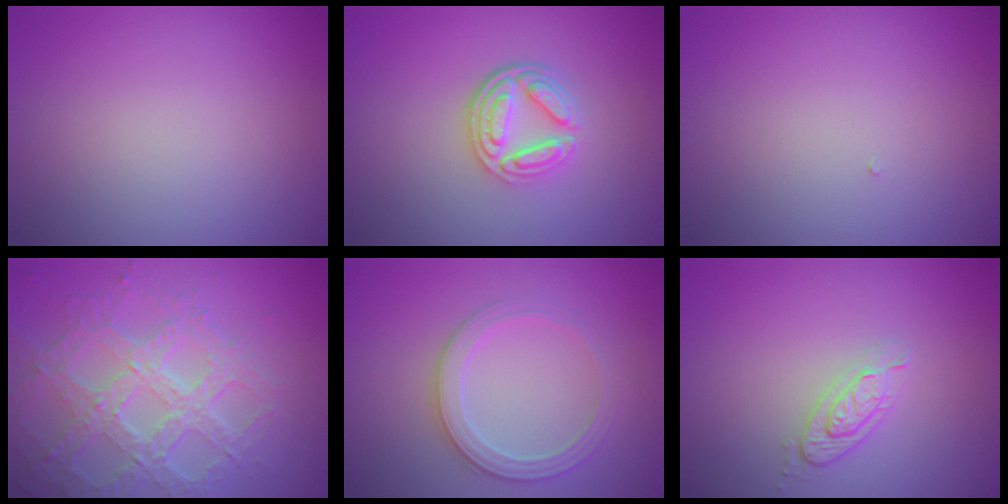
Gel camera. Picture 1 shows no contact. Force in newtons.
{"total": 4.1, "press": 3.2, "slide": 2.5}
{"total": 0.0}
{"total": 7.5, "press": 5.3, "slide": 5.2}
{"total": 2.8, "press": 2.7, "slide": 0.8}
{"total": 2.1, "press": 1.9, "slide": 0.8}